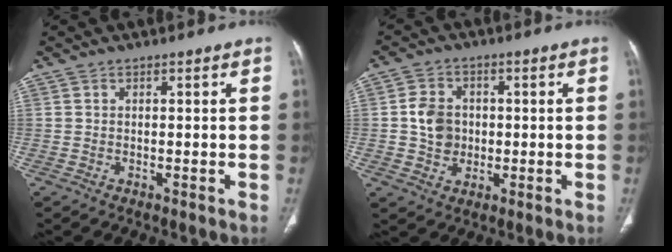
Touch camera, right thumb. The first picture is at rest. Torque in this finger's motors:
{"motor_torque": [0.99, 0.77, 0.50, -0.03, 0.05]}